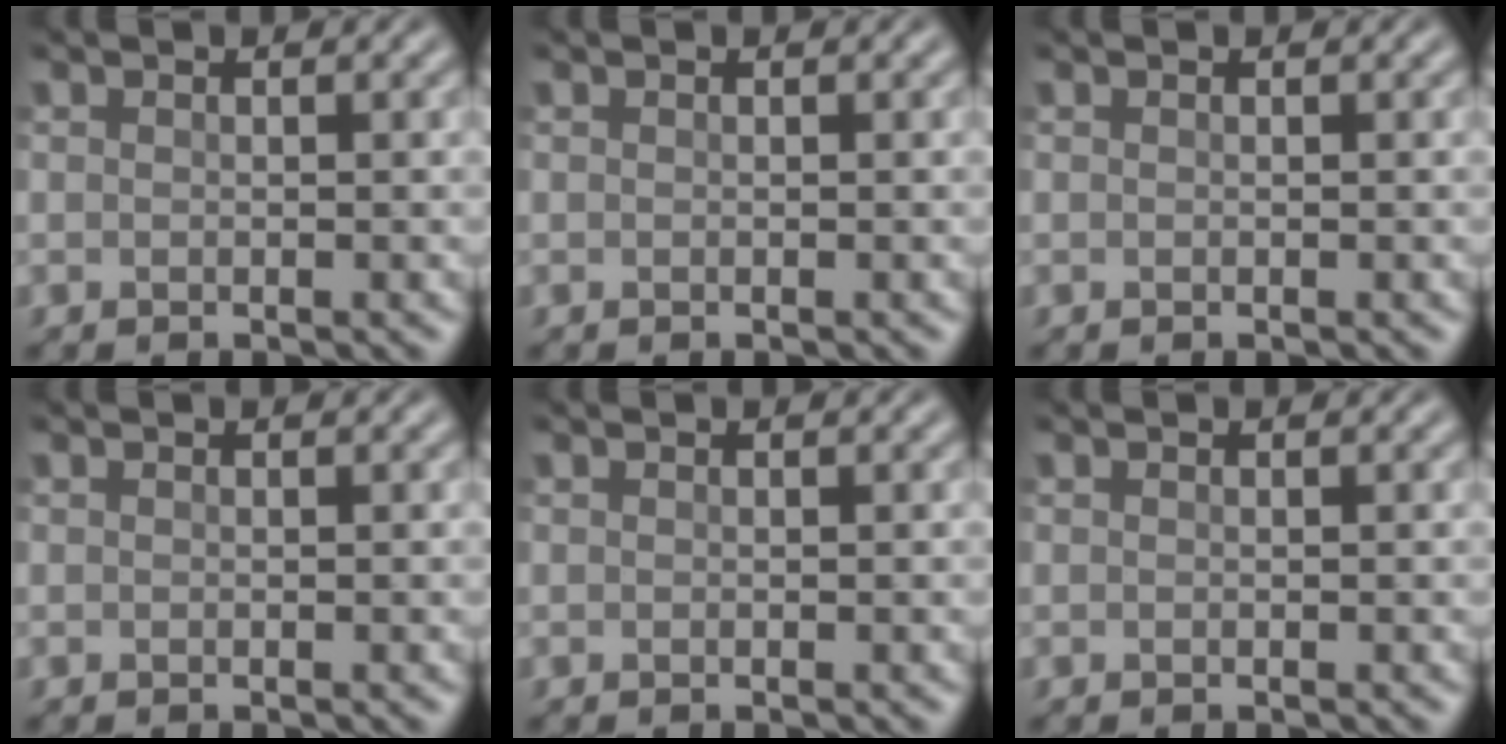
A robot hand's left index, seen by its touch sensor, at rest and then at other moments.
{"total": 0.0}
{"total": 0.0}
{"total": 0.0}
{"total": 0.0}
{"total": 0.0}